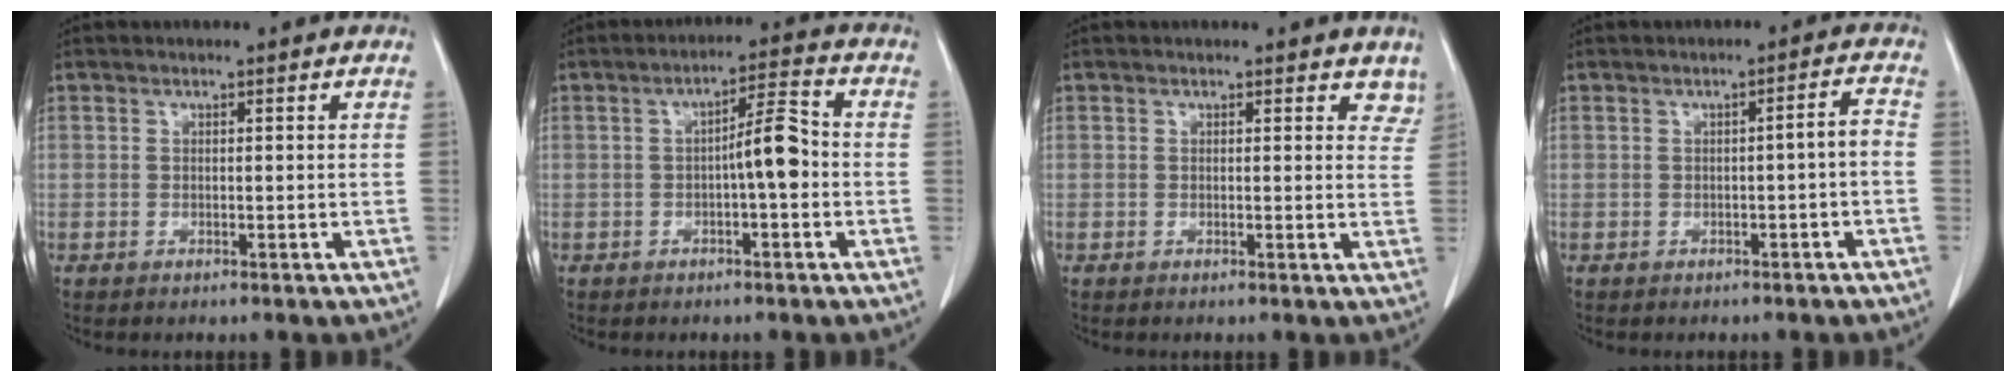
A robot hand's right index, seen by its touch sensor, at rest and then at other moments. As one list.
[{"total": 5.7, "force": [-0.9, 0.8, 5.6], "torque": [-0.084, 0.017, -0.015]}, {"total": 4.1, "force": [3.6, 1.9, 0.9], "torque": [0.017, -0.009, 0.019]}, {"total": 2.4, "force": [-0.9, 0.1, 2.3], "torque": [-0.030, 0.007, -0.013]}]